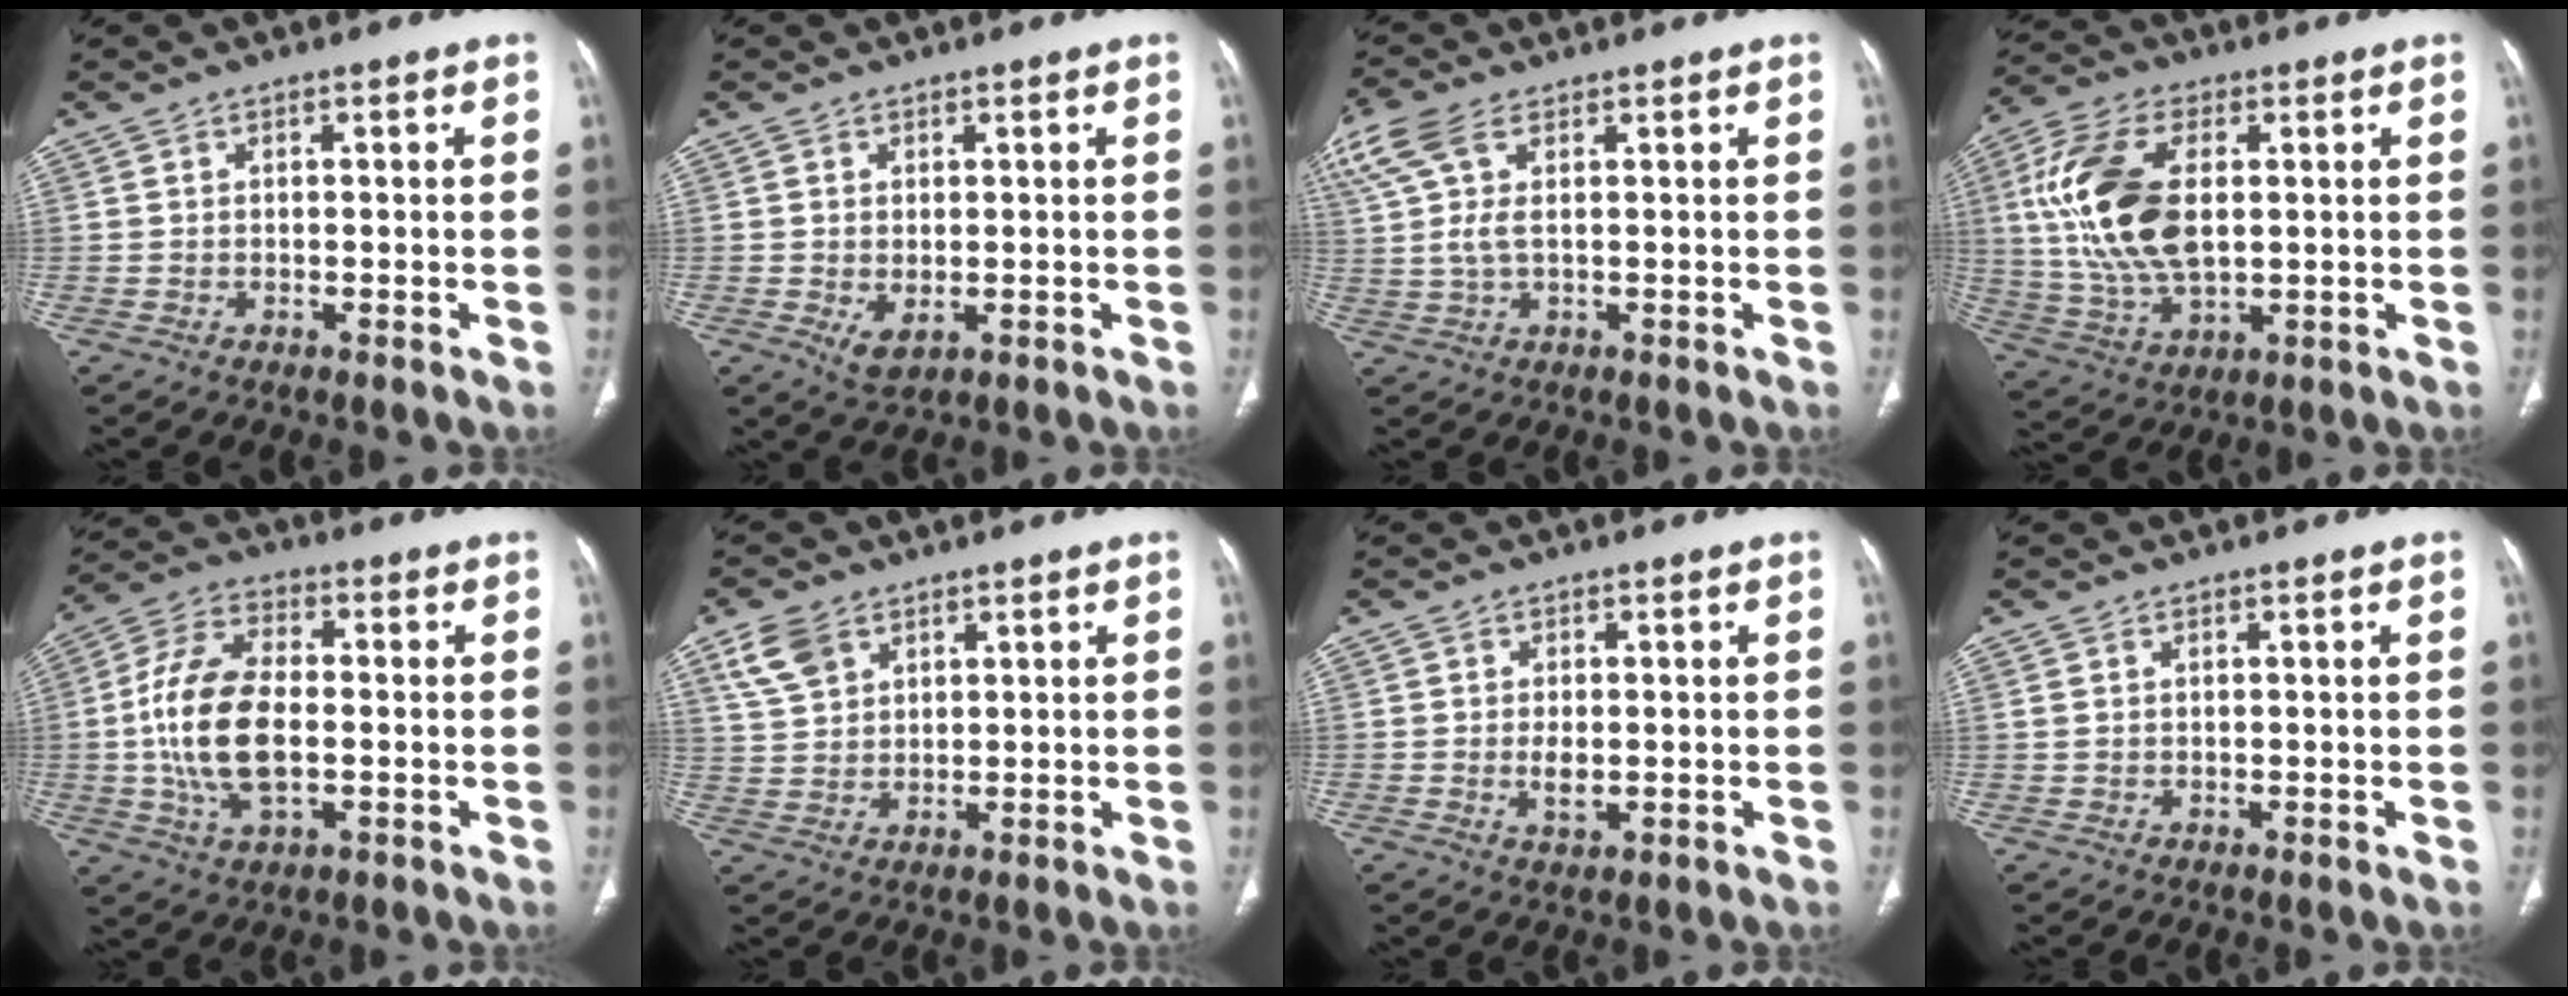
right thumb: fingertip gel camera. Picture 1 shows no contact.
{"total": 3.3, "force": [-0.4, 1.8, 2.7], "torque": [-0.049, -0.010, 0.005]}
{"total": 9.6, "force": [4.3, 4.0, 7.5], "torque": [-0.200, 0.014, 0.087]}
{"total": 17.8, "force": [2.5, 9.5, 14.8], "torque": [-0.309, -0.001, 0.051]}
{"total": 15.5, "force": [-1.2, 8.3, 13.0], "torque": [-0.261, 0.016, -0.022]}
{"total": 6.6, "force": [3.8, 4.3, 3.3], "torque": [-0.056, -0.011, 0.080]}
{"total": 2.9, "force": [-0.2, 1.6, 2.5], "torque": [-0.046, -0.005, 0.000]}
{"total": 0.5, "force": [0.2, 0.3, 0.3], "torque": [-0.009, 0.008, 0.007]}